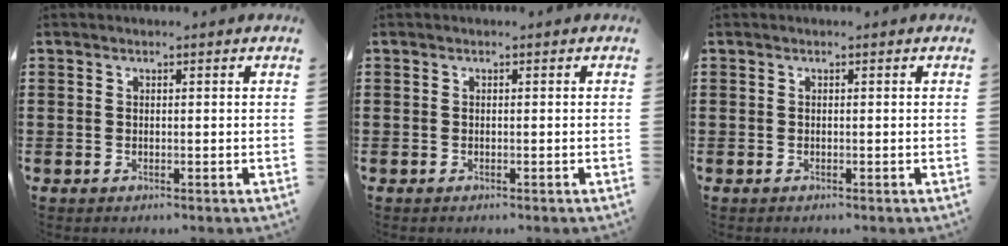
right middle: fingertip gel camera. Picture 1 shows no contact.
{"total": 0.0}
{"total": 0.0}